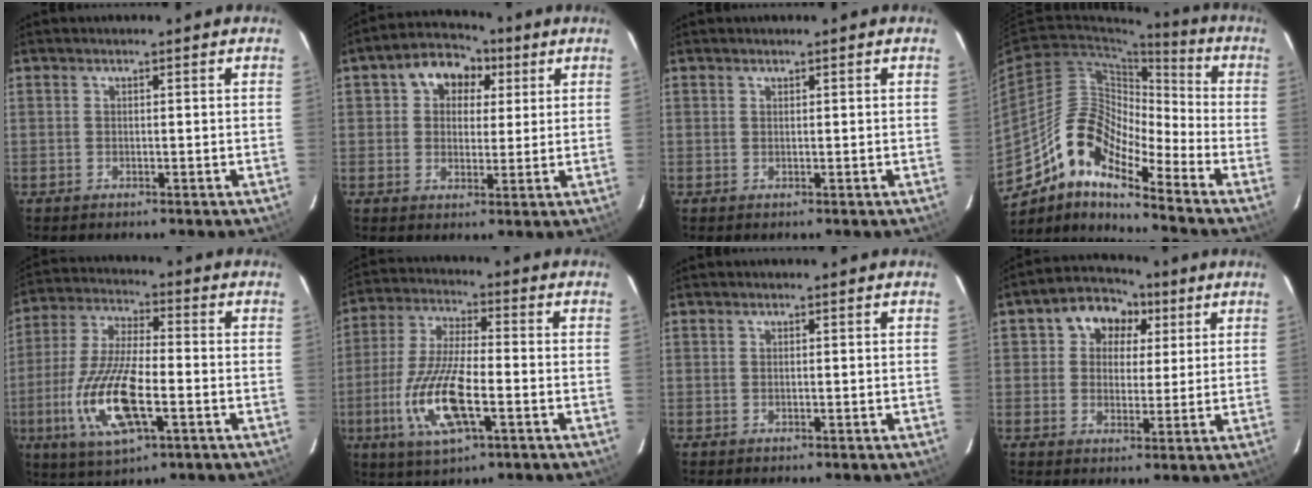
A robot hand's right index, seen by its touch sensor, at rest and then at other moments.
{"total": 8.6, "force": [3.1, 6.9, 4.3], "torque": [-0.076, 0.029, 0.045]}
{"total": 0.0}
{"total": 13.6, "force": [-9.3, 4.2, 8.9], "torque": [-0.150, 0.010, -0.191]}
{"total": 15.7, "force": [-4.9, 5.3, 13.9], "torque": [-0.298, -0.013, -0.092]}
{"total": 14.3, "force": [-4.6, 4.6, 12.7], "torque": [-0.272, -0.012, -0.088]}
{"total": 0.0}
{"total": 8.6, "force": [3.0, 7.2, 3.5], "torque": [-0.062, 0.027, 0.044]}